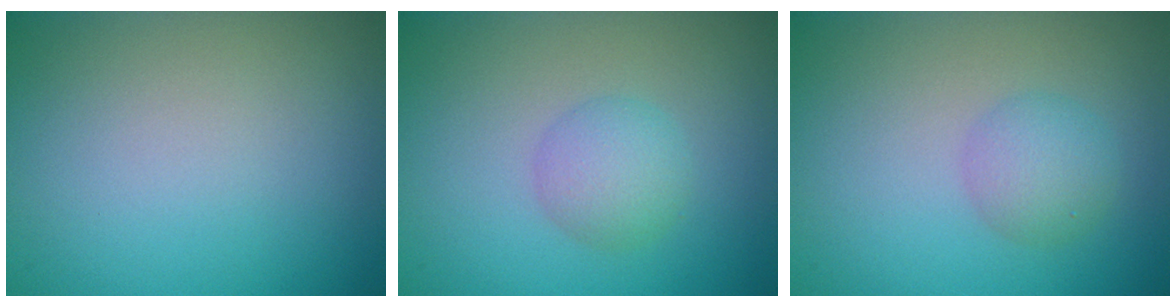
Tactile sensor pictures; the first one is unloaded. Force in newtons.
{"total": 2.5, "press": 2.5, "slide": 0.1}
{"total": 2.4, "press": 2.4, "slide": 0.1}